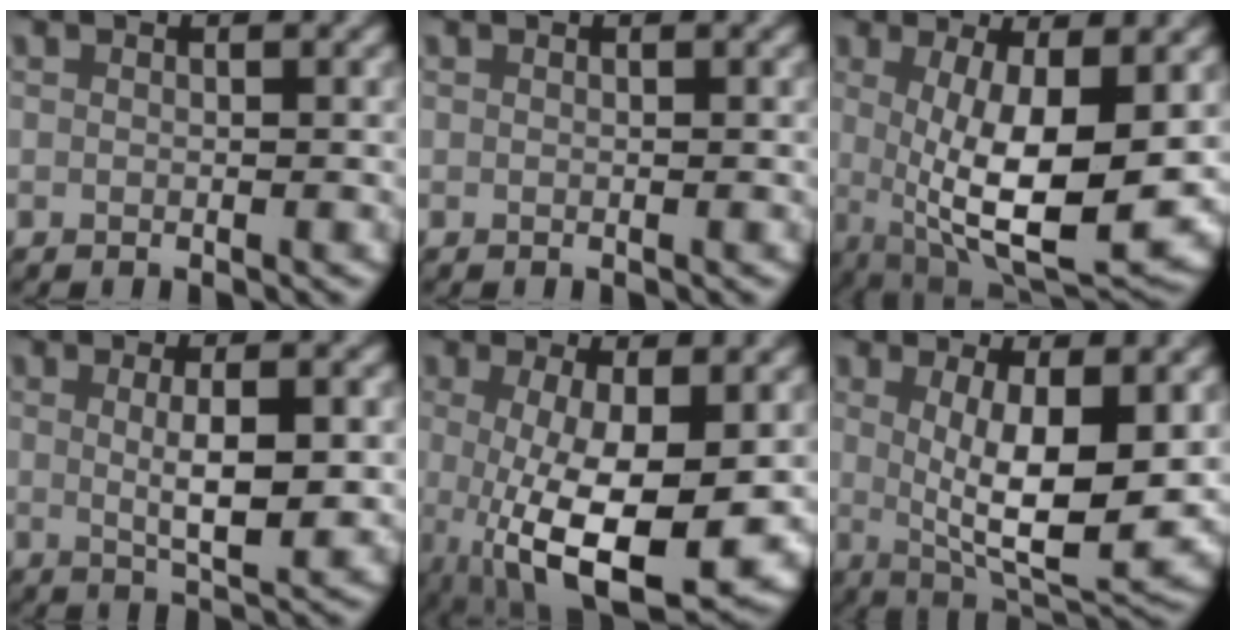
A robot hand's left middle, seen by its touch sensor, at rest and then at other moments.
{"total": 0.0}
{"total": 10.4, "force": [0.2, 4.0, 9.6], "torque": [-0.157, -0.033, 0.022]}
{"total": 3.9, "force": [0.5, 0.8, 3.7], "torque": [-0.061, -0.010, 0.015]}
{"total": 10.3, "force": [-1.7, 4.1, 9.3], "torque": [-0.166, -0.041, -0.004]}
{"total": 8.9, "force": [0.9, 3.5, 8.2], "torque": [-0.127, -0.030, 0.032]}